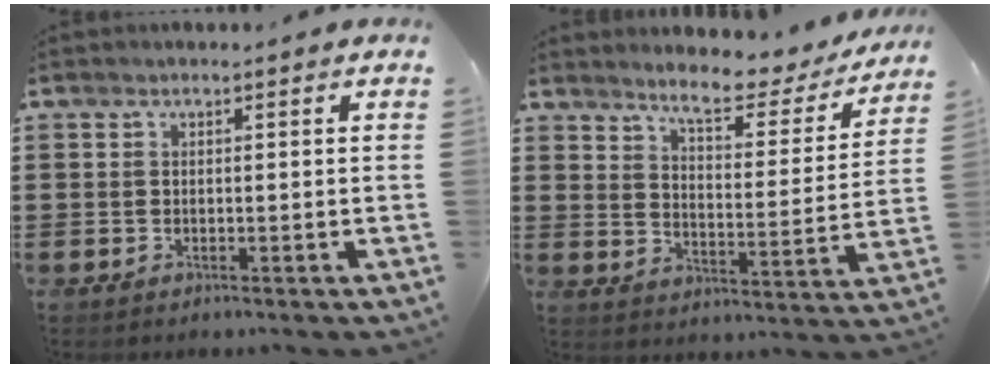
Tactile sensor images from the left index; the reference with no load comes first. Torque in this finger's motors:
{"motor_torque": [0.23, -1.13, 0.41, 0.11]}